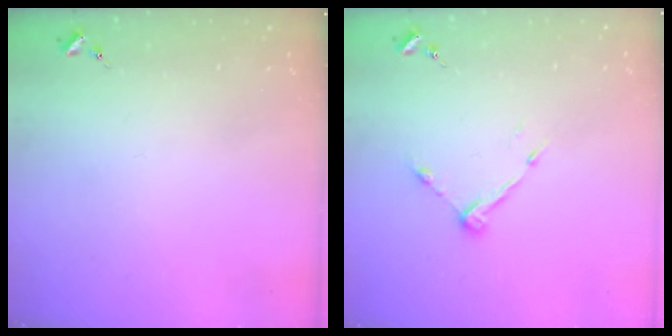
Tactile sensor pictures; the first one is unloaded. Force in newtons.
{"total": 6.9, "press": 6.9, "slide": 0.3}